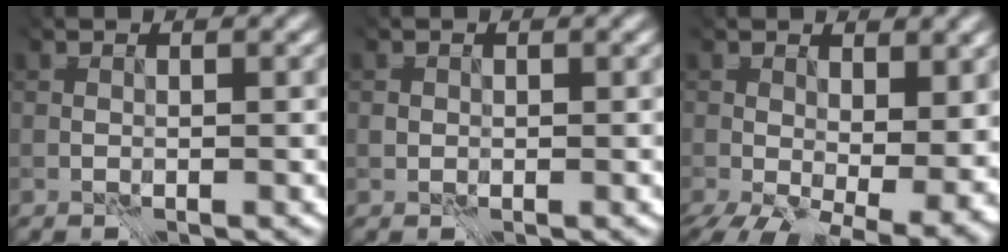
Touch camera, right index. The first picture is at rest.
{"total": 0.7, "force": [0.0, 0.7, 0.1], "torque": [-0.011, 0.001, 0.001]}
{"total": 10.0, "force": [-0.2, 6.8, 7.4], "torque": [-0.100, -0.014, 0.043]}